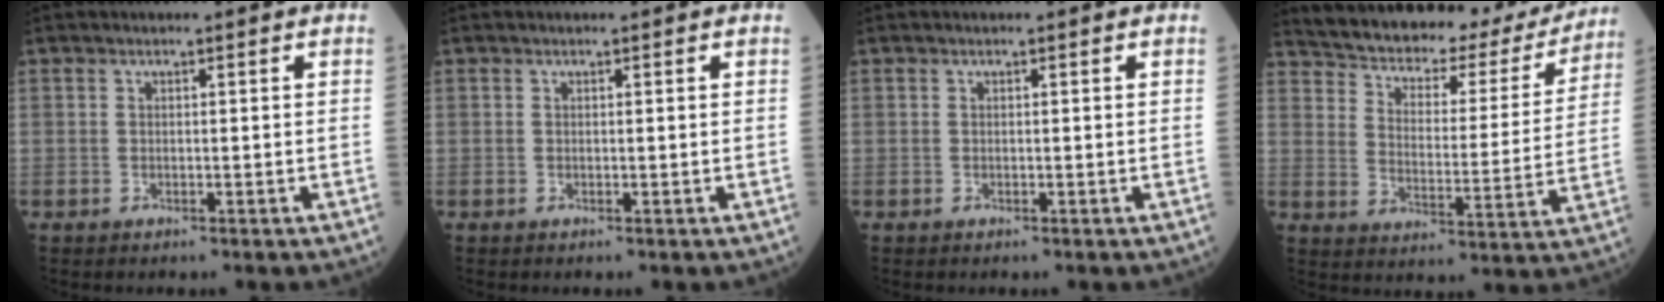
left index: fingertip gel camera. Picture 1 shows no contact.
{"total": 0.0}
{"total": 0.0}
{"total": 22.6, "force": [20.1, 7.5, 7.1], "torque": [-0.112, -0.008, 0.260]}